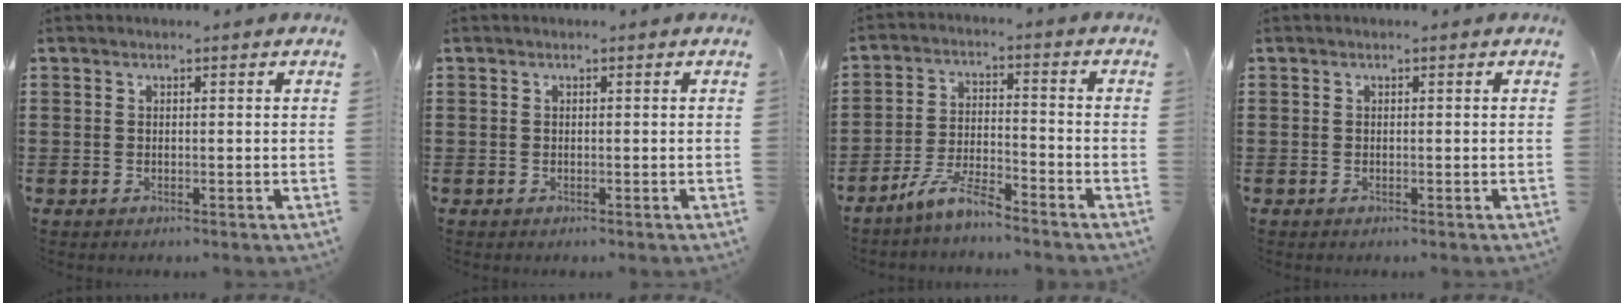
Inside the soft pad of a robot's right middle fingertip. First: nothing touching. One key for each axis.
{"total": 0.0}
{"total": 6.4, "fx": -5.6, "fy": 0.8, "fz": 3.1, "tx": -0.070, "ty": -0.003, "tz": -0.110}
{"total": 0.0}